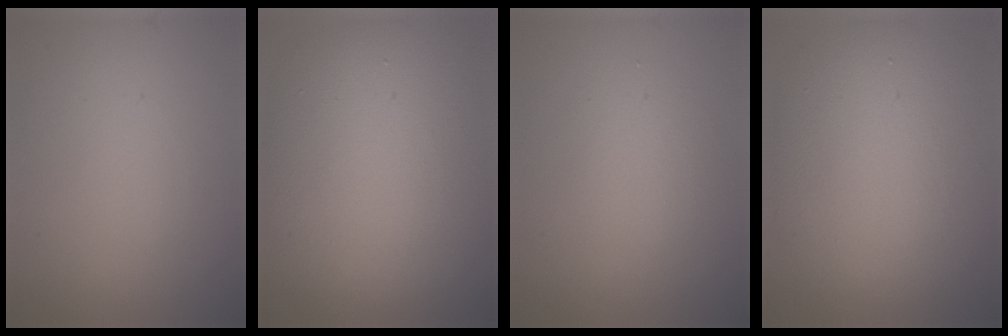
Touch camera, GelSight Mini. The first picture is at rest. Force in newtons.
{"total": 14.9, "press": 14.9, "slide": 0.6}
{"total": 2.0, "press": 2.0, "slide": 0.1}
{"total": 11.6, "press": 11.6, "slide": 0.6}